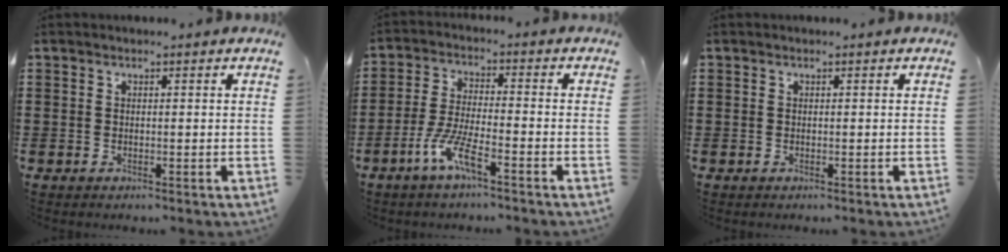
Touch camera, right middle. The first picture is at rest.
{"total": 6.4, "force": [-3.9, 0.9, 4.9], "torque": [-0.113, -0.009, -0.077]}
{"total": 0.0}